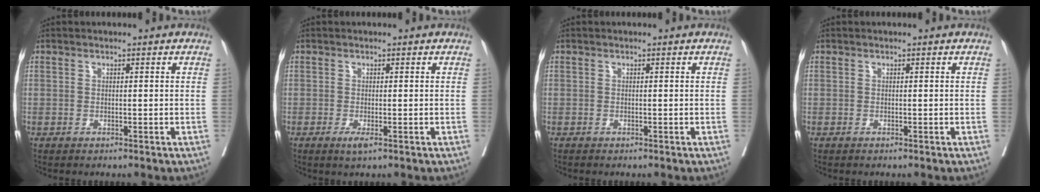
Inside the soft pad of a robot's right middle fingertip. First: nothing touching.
{"total": 1.5, "force": [-0.7, 0.2, 1.3], "torque": [-0.019, -0.005, -0.012]}
{"total": 0.0}
{"total": 0.0}